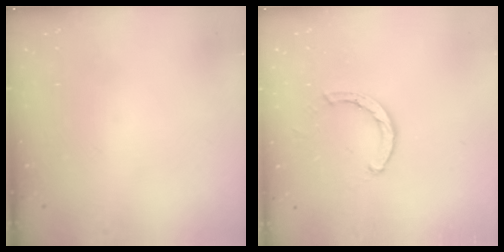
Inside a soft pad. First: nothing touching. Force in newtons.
{"total": 2.1, "press": 2.1, "slide": 0.1}